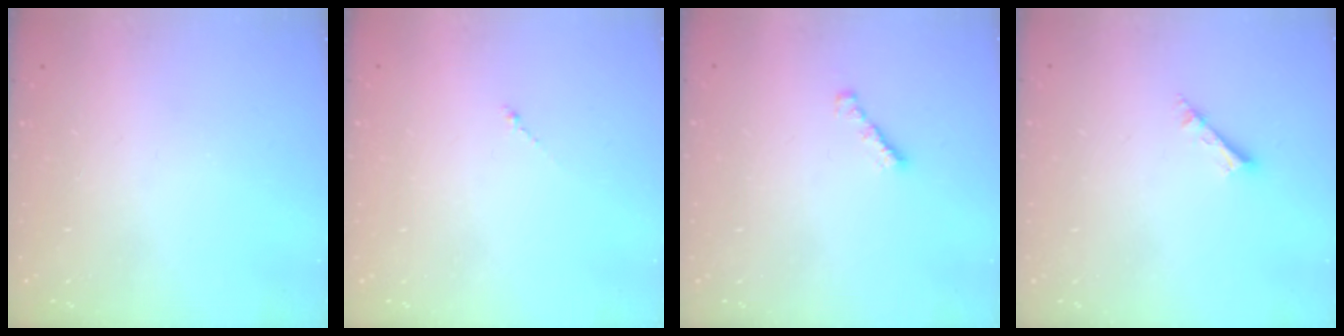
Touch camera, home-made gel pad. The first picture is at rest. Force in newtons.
{"total": 0.7, "press": 0.6, "slide": 0.4}
{"total": 1.6, "press": 1.5, "slide": 0.4}
{"total": 2.5, "press": 2.5, "slide": 0.1}